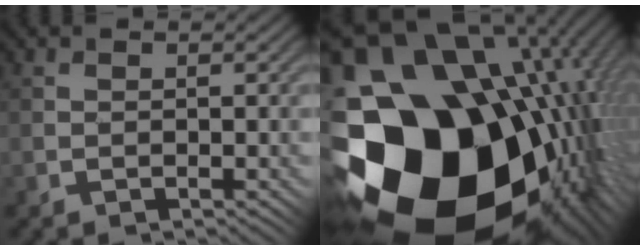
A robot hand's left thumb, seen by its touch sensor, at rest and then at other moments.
{"total": 21.5, "force": [-2.4, 15.7, 14.6], "torque": [-0.273, -0.043, -0.016]}